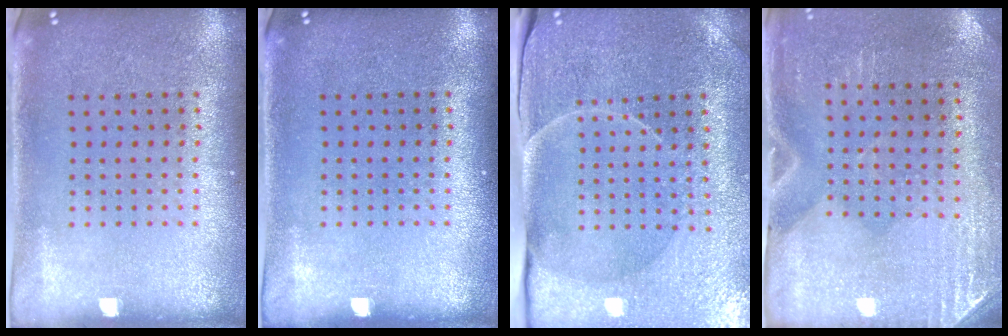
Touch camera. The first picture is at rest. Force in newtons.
{"total": 0.0}
{"total": 3.6, "press": 3.6, "slide": 0.5}
{"total": 2.9, "press": 2.5, "slide": 1.4}